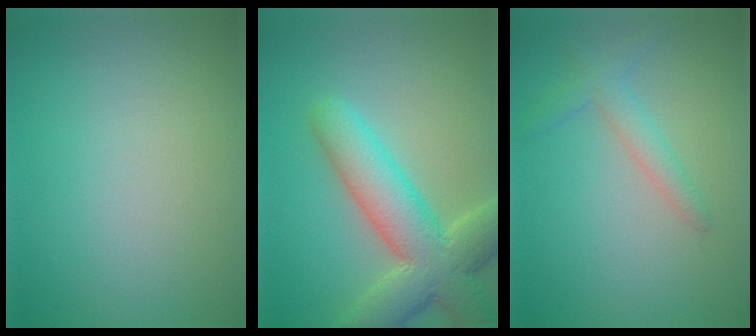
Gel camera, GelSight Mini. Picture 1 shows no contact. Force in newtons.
{"total": 8.2, "press": 8.1, "slide": 0.7}
{"total": 2.2, "press": 2.2, "slide": 0.1}